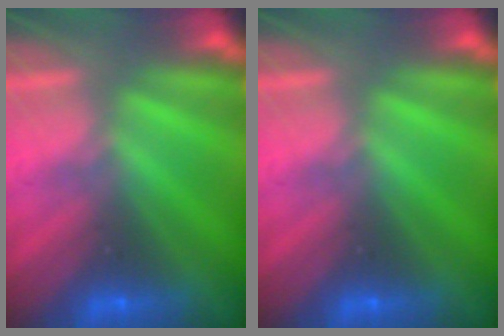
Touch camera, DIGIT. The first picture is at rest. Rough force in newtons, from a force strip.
{"total": 0.0}